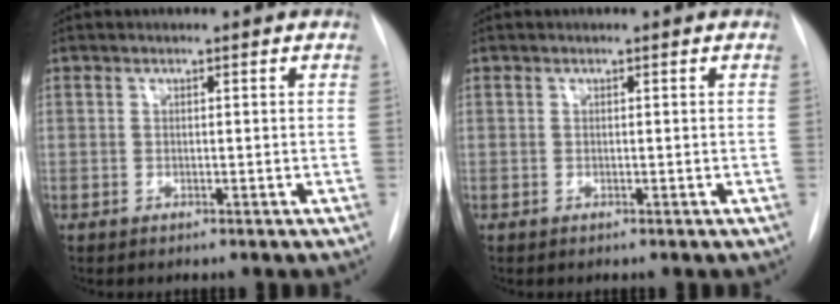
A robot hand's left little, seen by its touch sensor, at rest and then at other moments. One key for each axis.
{"total": 0.0}